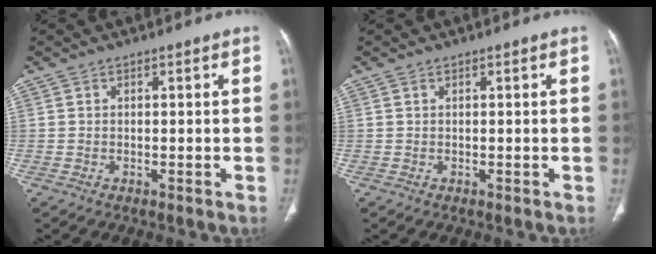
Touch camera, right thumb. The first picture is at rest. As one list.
[{"total": 0.0}]